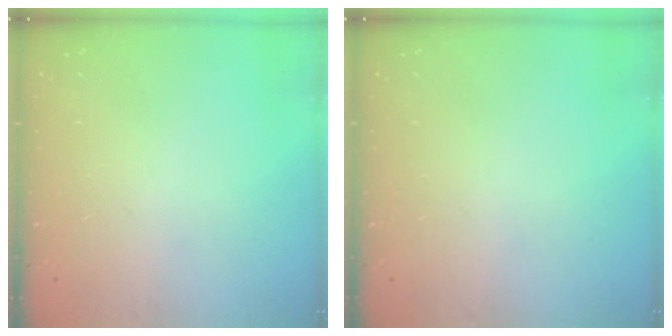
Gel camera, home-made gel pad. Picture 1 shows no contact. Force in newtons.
{"total": 0.0}